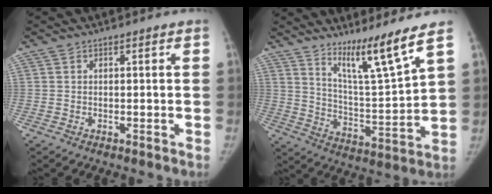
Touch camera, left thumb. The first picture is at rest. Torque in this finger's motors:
{"motor_torque": [1.33, -0.31, 0.91, -0.75, 0.06]}